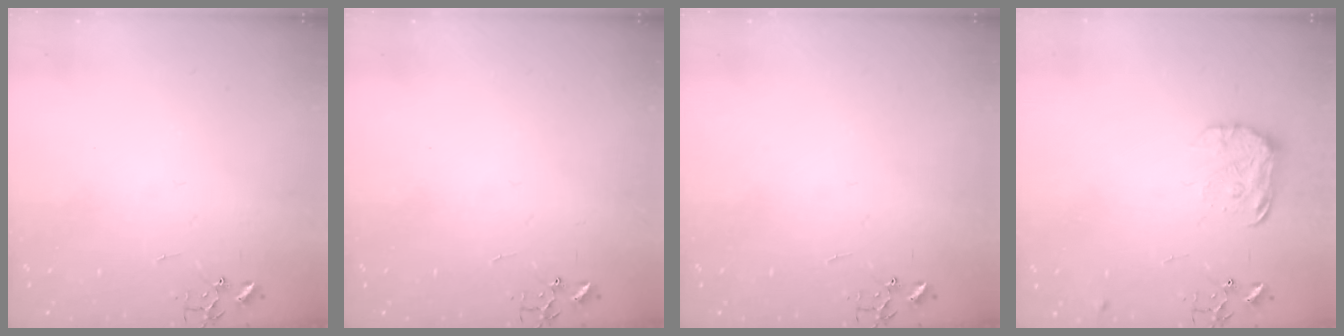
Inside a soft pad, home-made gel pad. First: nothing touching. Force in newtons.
{"total": 0.0}
{"total": 0.0}
{"total": 11.5, "press": 11.5, "slide": 0.6}